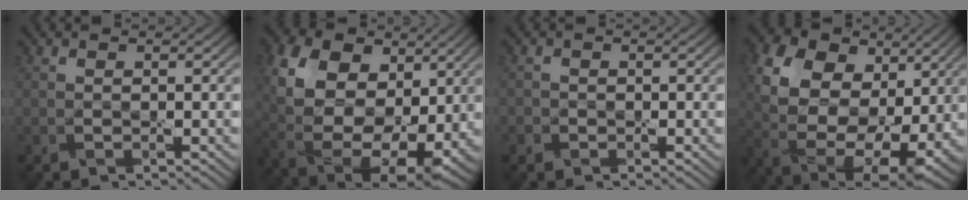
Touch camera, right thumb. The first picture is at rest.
{"total": 15.6, "force": [2.8, 10.9, 10.9], "torque": [-0.242, -0.010, 0.062]}
{"total": 1.0, "force": [-0.5, 0.9, 0.0], "torque": [0.004, -0.003, -0.013]}
{"total": 15.6, "force": [3.5, 10.8, 10.7], "torque": [-0.240, 0.003, 0.077]}